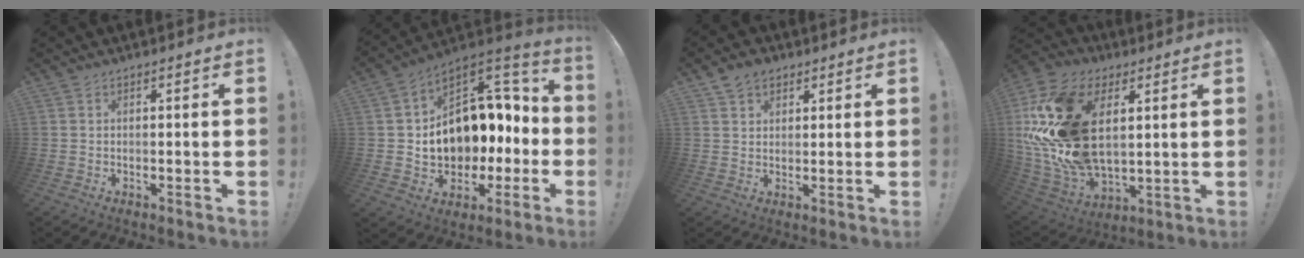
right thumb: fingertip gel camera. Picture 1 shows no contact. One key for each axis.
{"total": 15.8, "fx": 2.0, "fy": 12.5, "fz": 9.4, "tx": -0.115, "ty": -0.022, "tz": 0.065}
{"total": 4.8, "fx": 3.0, "fy": 3.4, "fz": 1.5, "tx": -0.027, "ty": -0.004, "tz": 0.058}
{"total": 26.5, "fx": 5.9, "fy": 17.2, "fz": 19.2, "tx": -0.389, "ty": -0.024, "tz": 0.116}